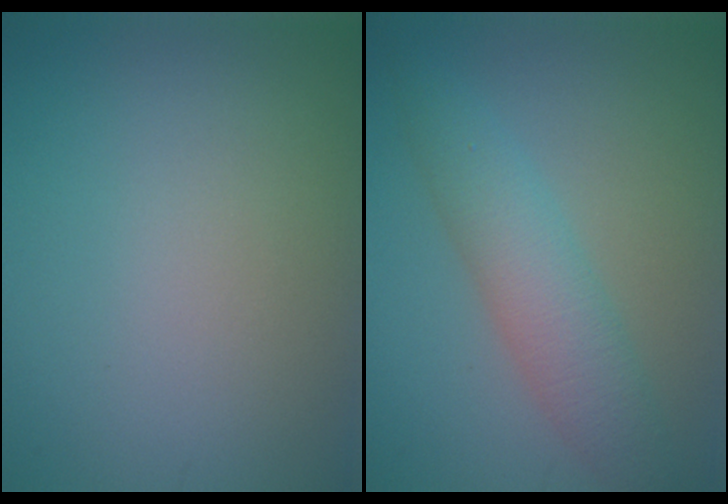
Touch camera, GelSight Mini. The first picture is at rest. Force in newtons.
{"total": 4.5, "press": 4.5, "slide": 0.1}